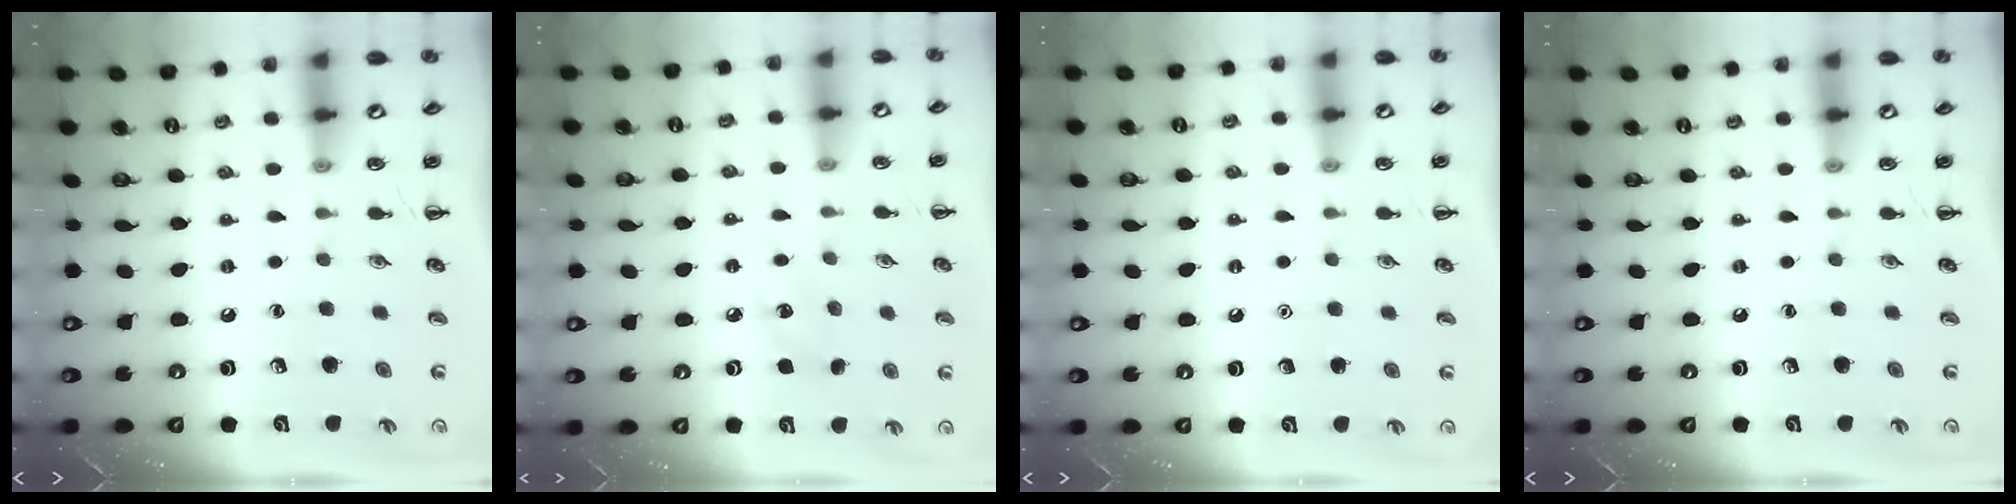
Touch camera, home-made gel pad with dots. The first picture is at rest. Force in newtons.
{"total": 5.7, "press": 5.5, "slide": 1.4}
{"total": 1.6, "press": 1.6, "slide": 0.1}
{"total": 0.0}